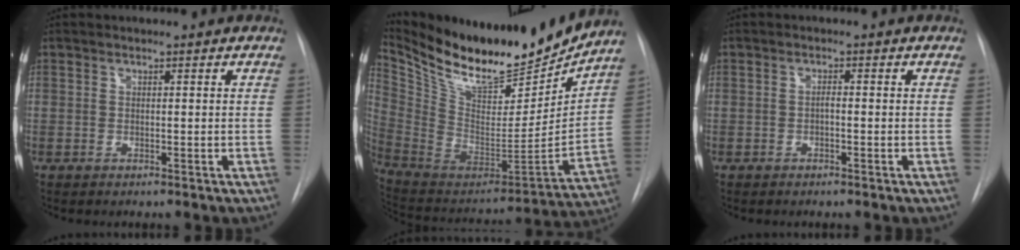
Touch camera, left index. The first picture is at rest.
{"total": 24.9, "force": [22.2, 5.2, 10.0], "torque": [-0.188, -0.047, 0.362]}
{"total": 0.9, "force": [-0.3, 0.2, 0.8], "torque": [-0.014, 0.003, -0.007]}